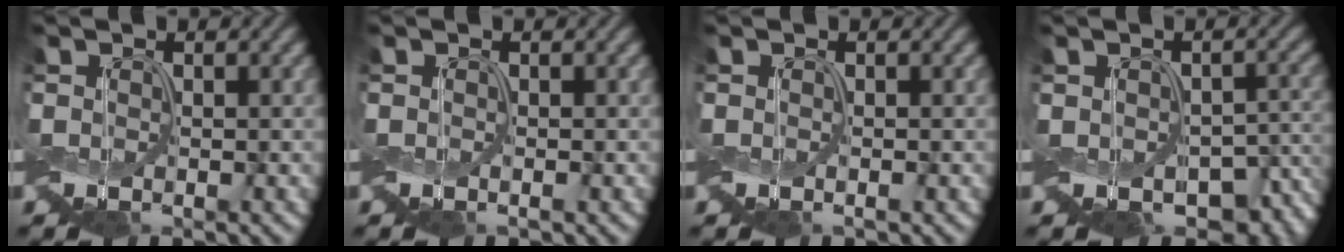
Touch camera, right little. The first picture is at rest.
{"total": 0.0}
{"total": 0.0}
{"total": 8.3, "force": [-3.9, 5.5, 4.7], "torque": [-0.058, -0.014, -0.050]}